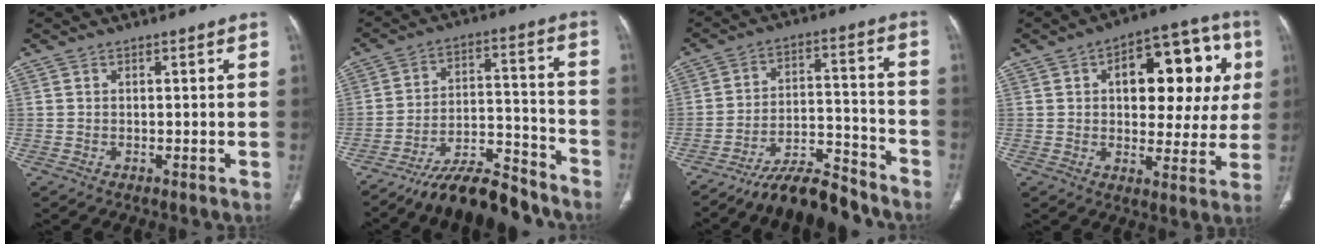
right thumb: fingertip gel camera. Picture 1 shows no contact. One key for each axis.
{"total": 13.2, "fx": -11.6, "fy": 3.8, "fz": 5.0, "tx": -0.066, "ty": 0.095, "tz": -0.194}
{"total": 11.0, "fx": -10.0, "fy": 2.8, "fz": 3.6, "tx": -0.047, "ty": 0.090, "tz": -0.171}
{"total": 19.6, "fx": 4.8, "fy": 10.4, "fz": 15.9, "tx": -0.154, "ty": 0.016, "tz": 0.059}